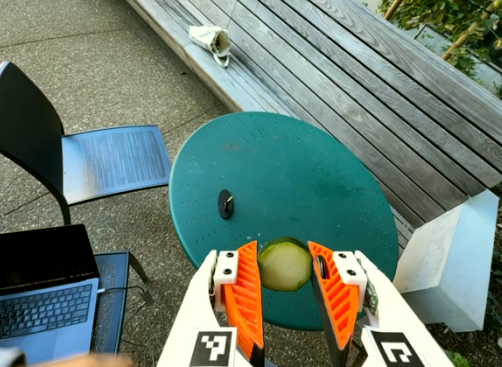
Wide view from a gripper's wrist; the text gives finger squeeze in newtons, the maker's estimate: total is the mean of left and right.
{"total": 10.3, "left": 10.5, "right": 10.1}